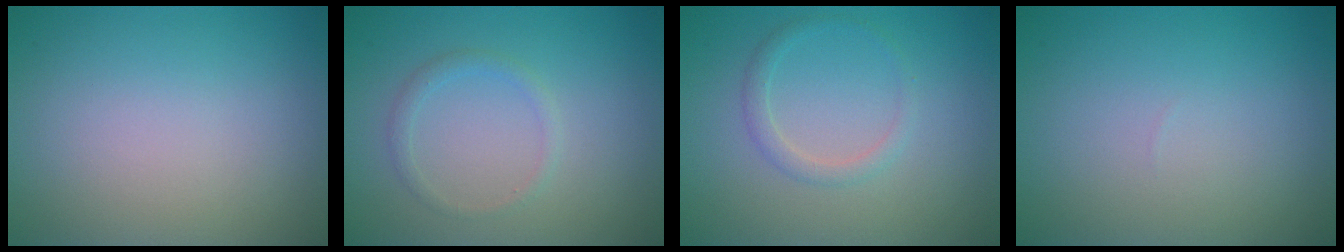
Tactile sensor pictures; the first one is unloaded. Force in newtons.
{"total": 1.2, "press": 1.1, "slide": 0.1}
{"total": 1.5, "press": 1.5, "slide": 0.2}
{"total": 0.0}